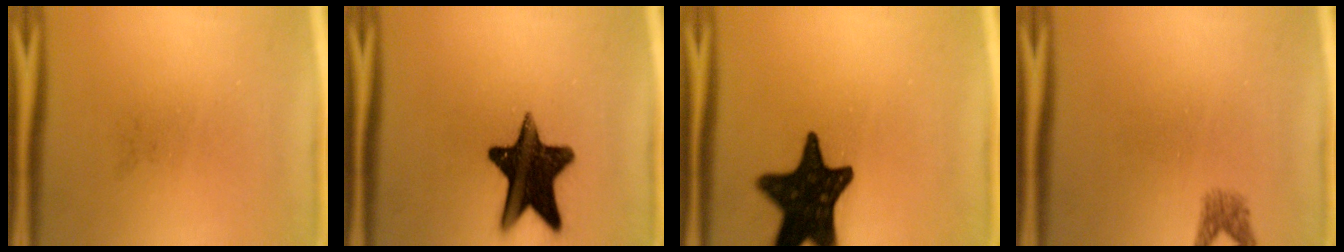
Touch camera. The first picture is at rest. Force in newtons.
{"total": 15.8}
{"total": 18.4}
{"total": 1.8}